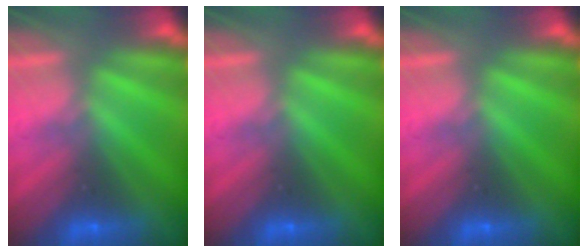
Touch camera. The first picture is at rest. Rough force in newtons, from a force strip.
{"total": 0.0}
{"total": 0.0}